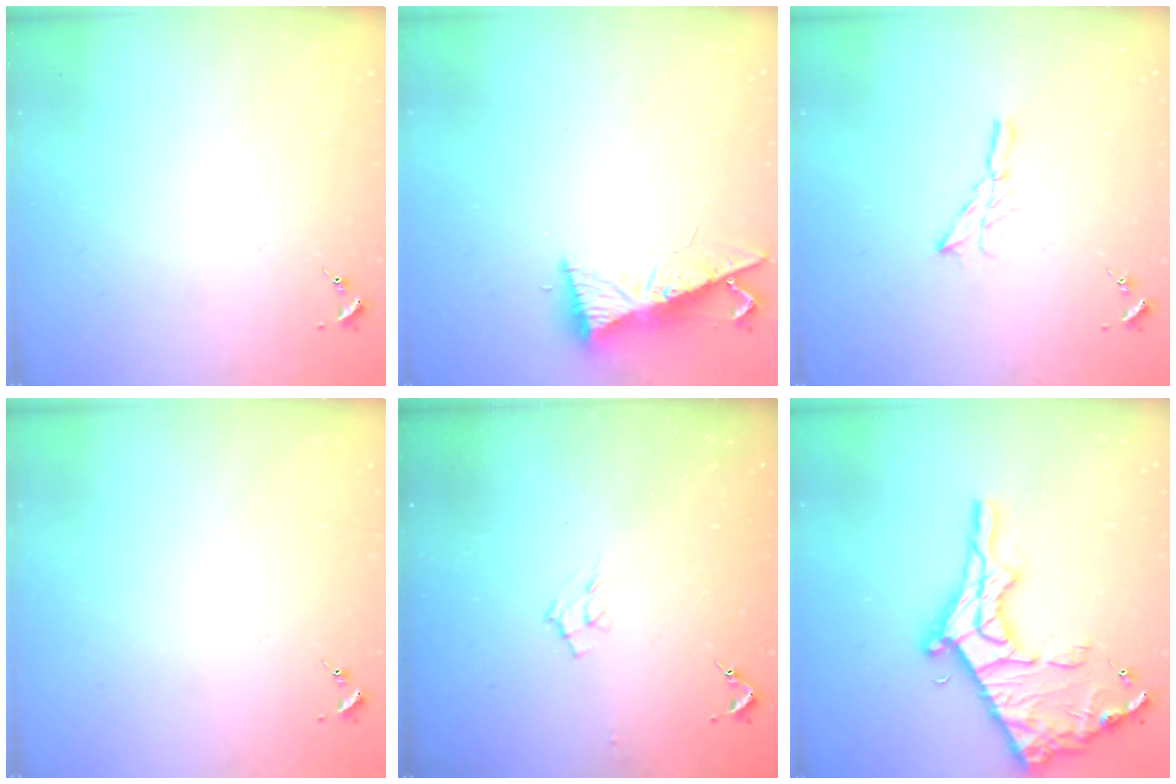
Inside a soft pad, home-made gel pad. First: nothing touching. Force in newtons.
{"total": 8.5, "press": 8.5, "slide": 1.0}
{"total": 5.3, "press": 5.3, "slide": 0.2}
{"total": 0.0}
{"total": 6.2, "press": 6.1, "slide": 0.9}
{"total": 21.0, "press": 20.9, "slide": 1.8}